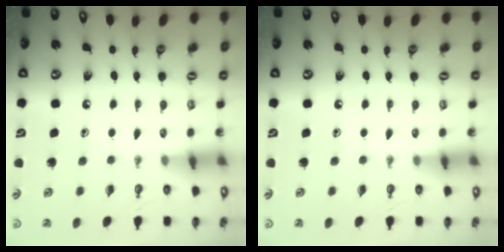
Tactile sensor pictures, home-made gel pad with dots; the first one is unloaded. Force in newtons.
{"total": 0.0}